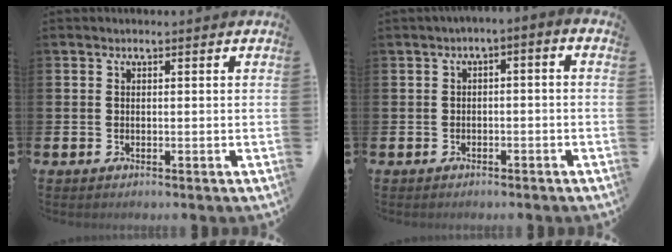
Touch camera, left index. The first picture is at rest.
{"total": 1.9, "force": [-1.7, 0.2, 0.8], "torque": [-0.018, 0.005, -0.039]}